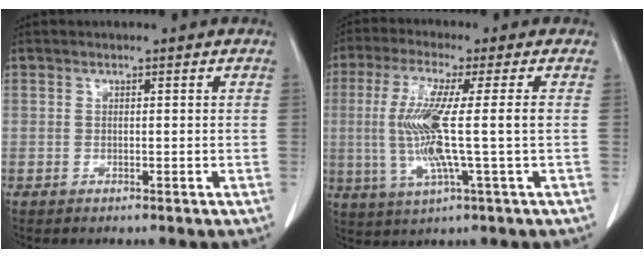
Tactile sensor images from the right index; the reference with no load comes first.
{"total": 10.7, "force": [-0.3, -0.4, 10.7], "torque": [-0.230, -0.008, -0.009]}